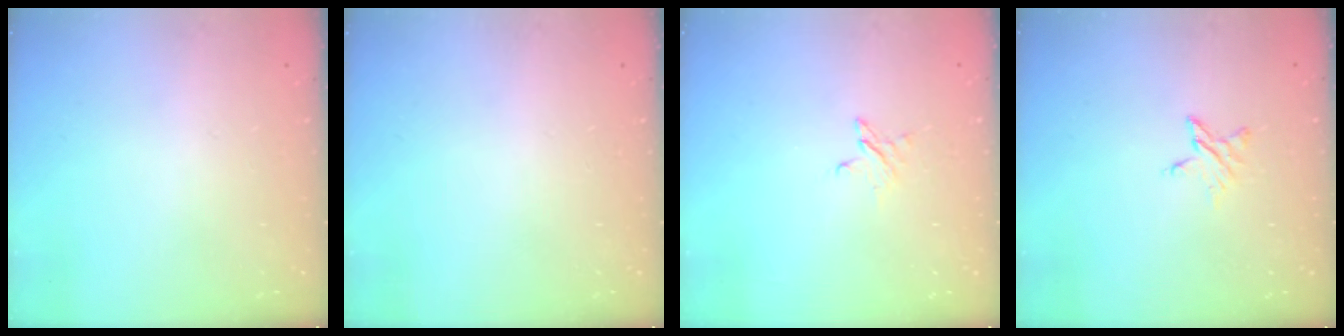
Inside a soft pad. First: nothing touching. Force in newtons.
{"total": 0.0}
{"total": 2.7, "press": 2.7, "slide": 0.3}
{"total": 4.2, "press": 4.2, "slide": 0.4}